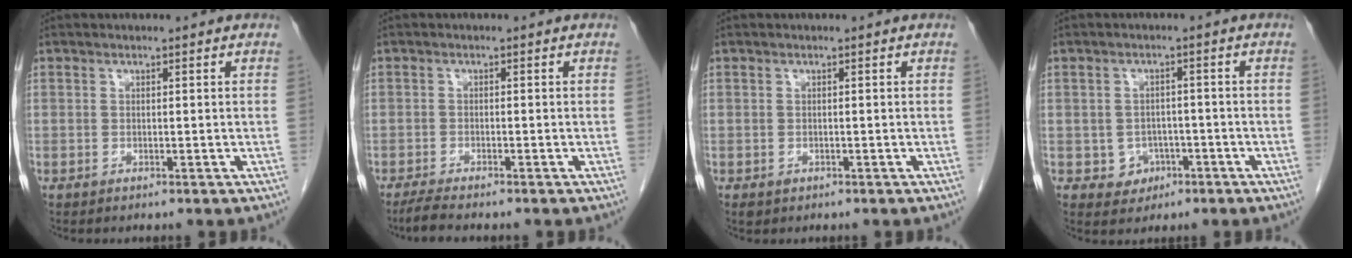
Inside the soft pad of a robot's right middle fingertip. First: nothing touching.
{"total": 2.9, "force": [-2.5, -0.1, 1.4], "torque": [-0.034, -0.008, -0.045]}
{"total": 0.9, "force": [-0.4, 0.7, 0.4], "torque": [-0.008, 0.001, 0.000]}
{"total": 3.7, "force": [-1.3, 3.3, 1.0], "torque": [-0.007, 0.009, -0.009]}